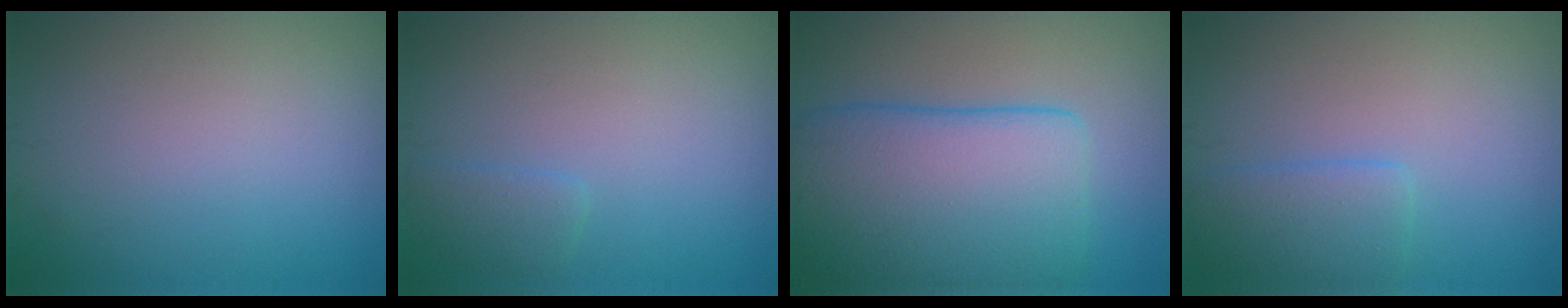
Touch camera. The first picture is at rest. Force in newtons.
{"total": 1.4, "press": 1.4, "slide": 0.1}
{"total": 10.9, "press": 10.9, "slide": 0.4}
{"total": 2.9, "press": 2.9, "slide": 0.1}